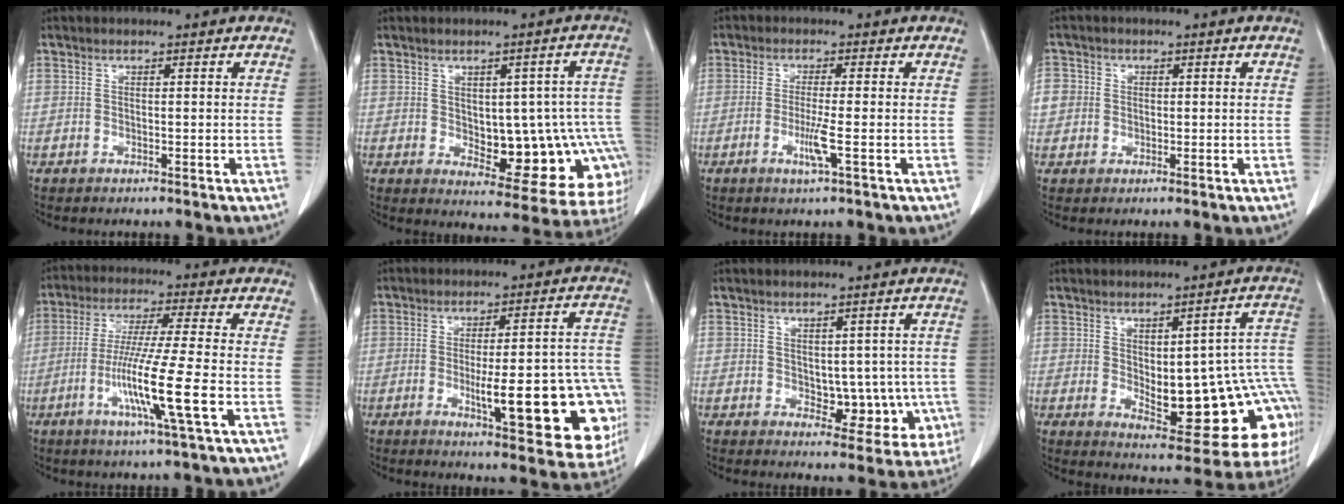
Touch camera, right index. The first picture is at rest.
{"total": 15.0, "force": [-2.2, 7.4, 12.8], "torque": [-0.107, 0.028, -0.005]}
{"total": 3.6, "force": [-1.2, -0.4, 3.4], "torque": [-0.069, -0.008, -0.024]}
{"total": 3.7, "force": [0.1, 3.6, 0.8], "torque": [-0.011, 0.012, 0.002]}
{"total": 11.2, "force": [-3.5, -1.1, 10.5], "torque": [-0.204, -0.020, -0.068]}
{"total": 19.9, "force": [-5.0, 4.4, 18.8], "torque": [-0.145, 0.022, -0.041]}
{"total": 7.5, "force": [-0.9, 4.8, 5.7], "torque": [-0.047, 0.011, 0.005]}
{"total": 19.2, "force": [-2.1, 6.9, 17.8], "torque": [-0.150, 0.030, 0.002]}